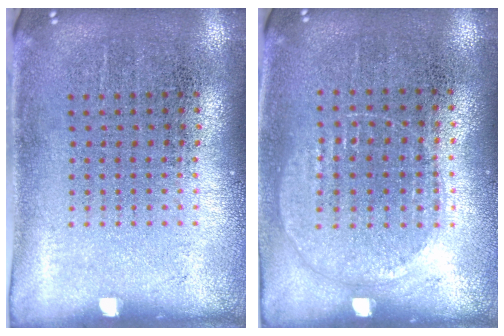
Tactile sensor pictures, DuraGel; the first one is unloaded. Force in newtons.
{"total": 1.0, "press": 0.9, "slide": 0.4}